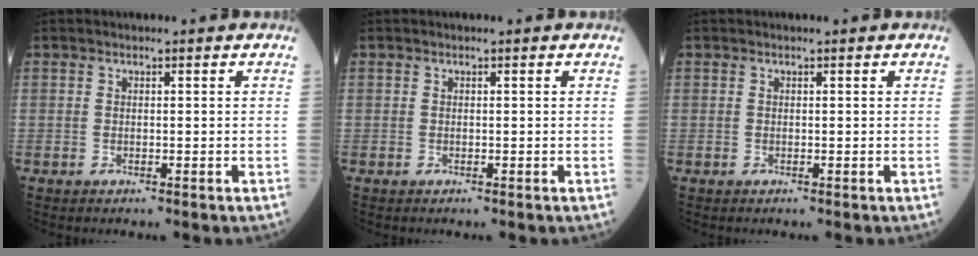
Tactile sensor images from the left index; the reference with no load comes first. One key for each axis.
{"total": 0.0}
{"total": 0.0}